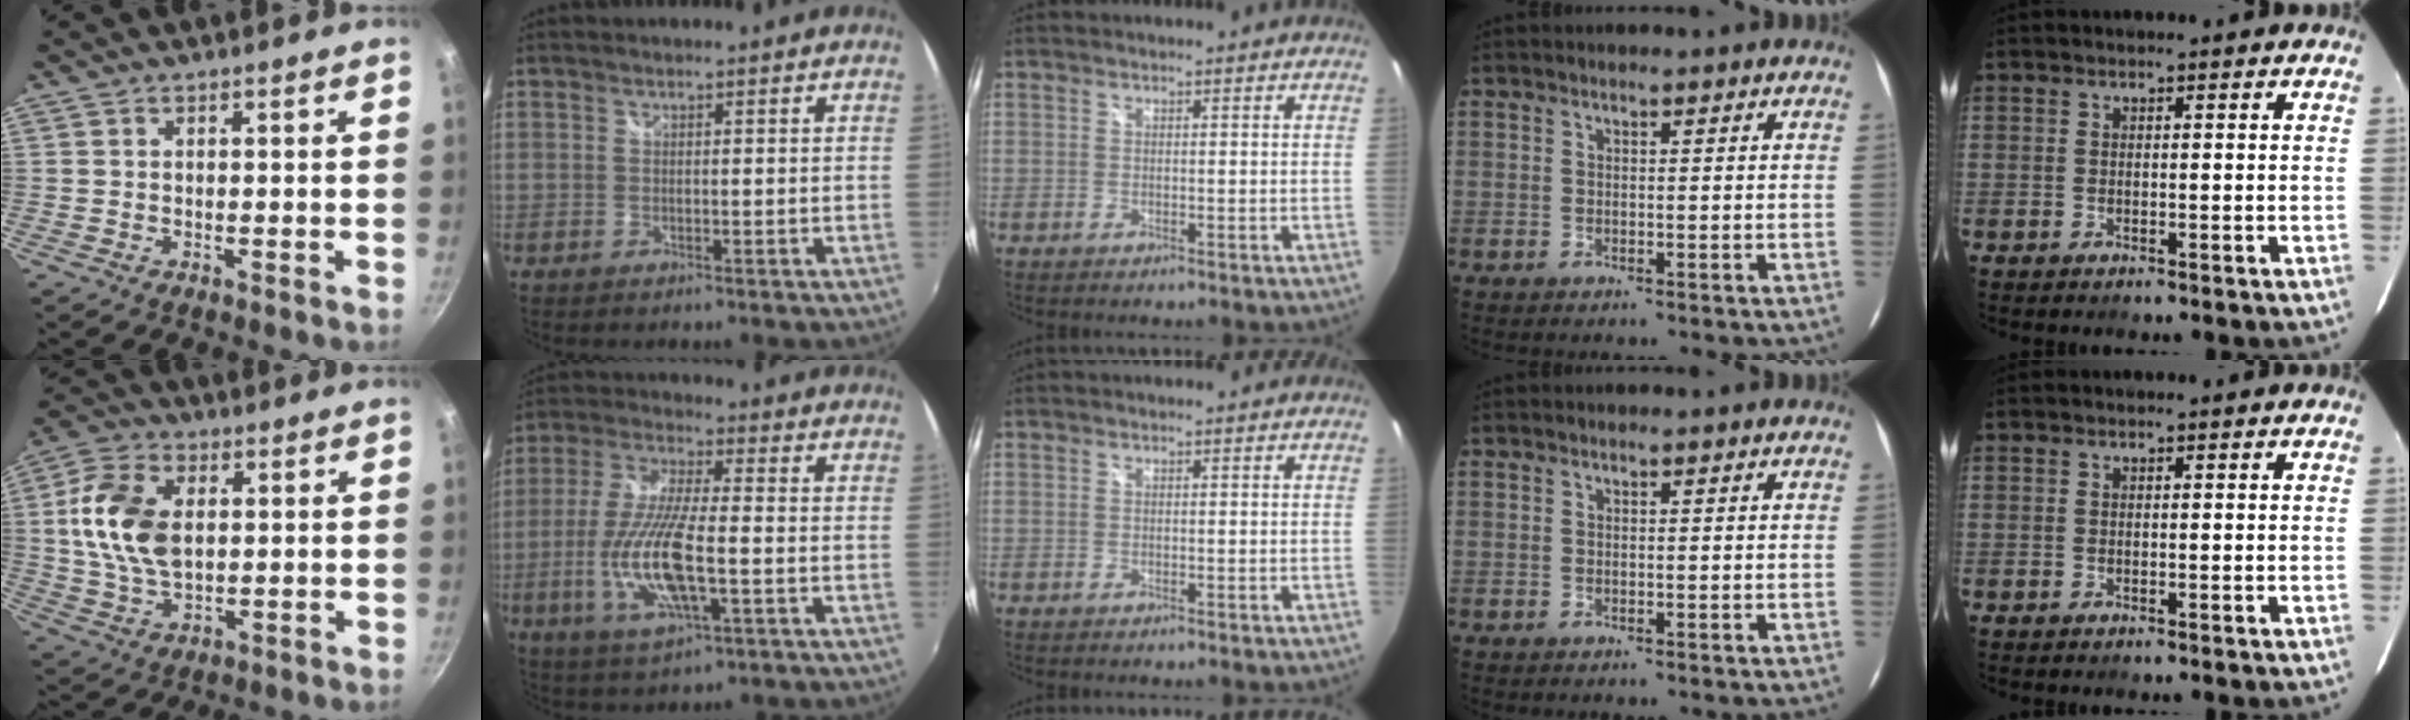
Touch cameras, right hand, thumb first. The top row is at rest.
{"thumb": {"total": 13.5, "force": [1.9, 8.4, 10.3], "torque": [-0.187, 0.002, 0.032]}, "index": {"total": 14.8, "force": [-3.5, 4.2, 13.8], "torque": [-0.288, -0.013, -0.067]}}